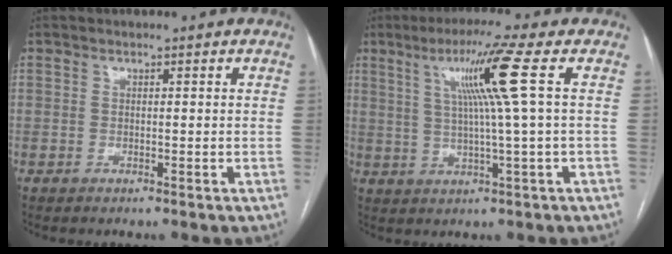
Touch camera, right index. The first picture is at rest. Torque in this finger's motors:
{"motor_torque": [0.79, 0.13, 0.31, 0.13]}